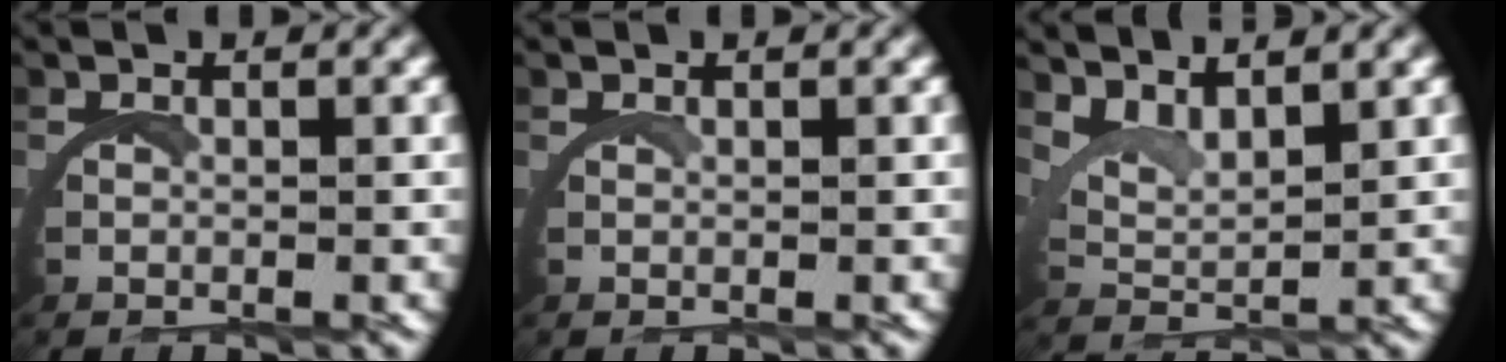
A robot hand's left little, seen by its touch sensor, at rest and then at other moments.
{"total": 0.6, "force": [0.5, -0.3, 0.0], "torque": [-0.003, 0.001, 0.009]}
{"total": 3.9, "force": [3.2, 1.6, 1.6], "torque": [-0.049, -0.002, 0.052]}